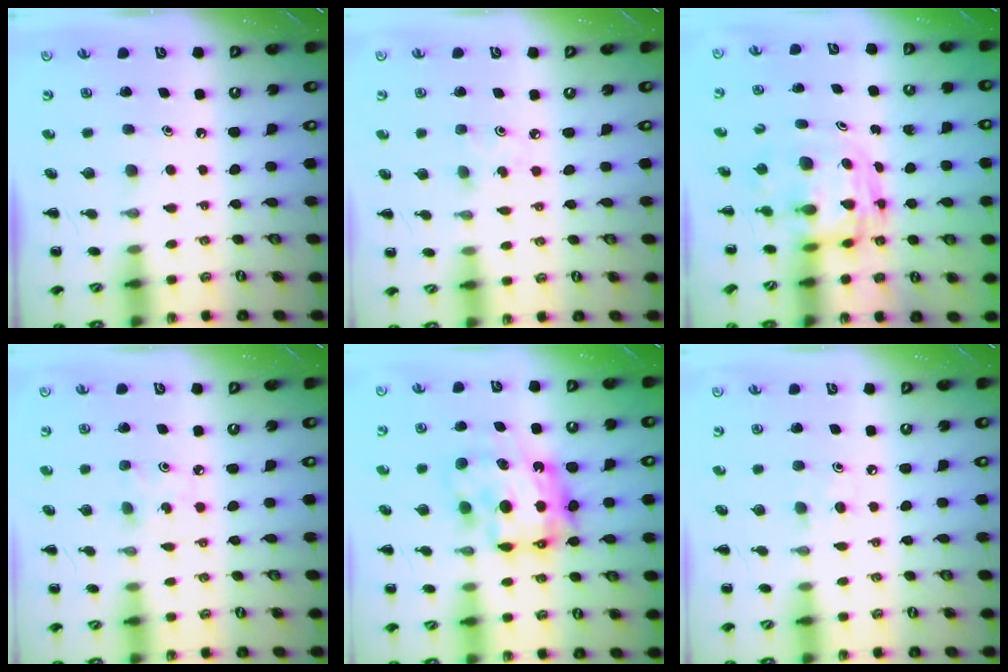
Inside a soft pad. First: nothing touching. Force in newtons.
{"total": 0.6, "press": 0.6, "slide": 0.2}
{"total": 3.5, "press": 3.4, "slide": 0.6}
{"total": 1.2, "press": 1.1, "slide": 0.4}
{"total": 15.0, "press": 14.9, "slide": 1.5}
{"total": 2.5, "press": 2.3, "slide": 0.9}